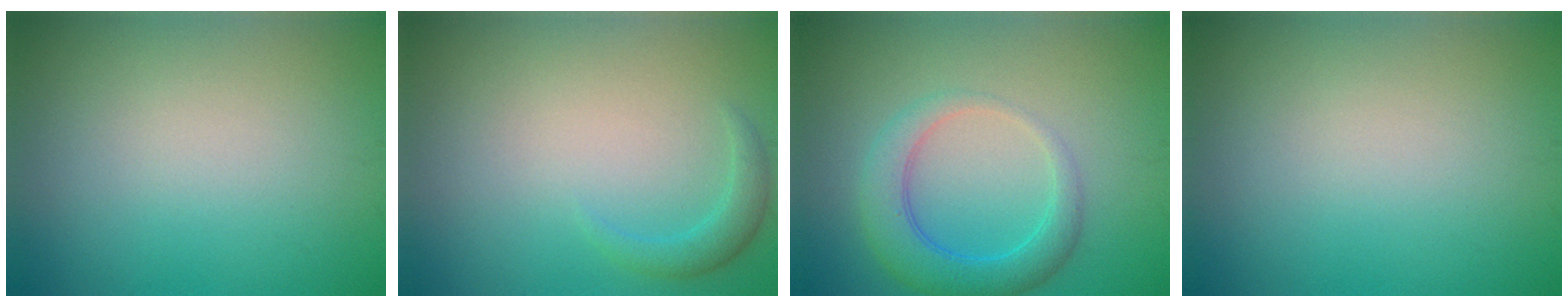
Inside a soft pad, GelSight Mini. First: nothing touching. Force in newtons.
{"total": 1.6, "press": 1.6, "slide": 0.1}
{"total": 4.3, "press": 4.3, "slide": 0.3}
{"total": 0.0}